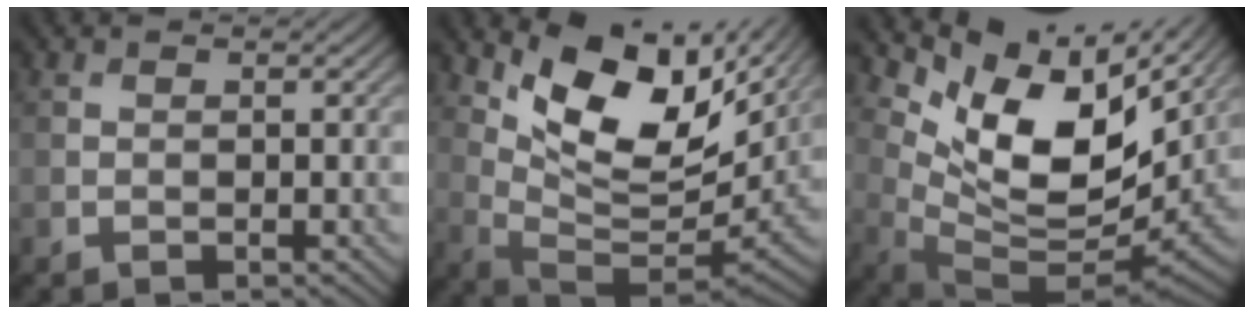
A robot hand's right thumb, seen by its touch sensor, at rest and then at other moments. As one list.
[{"total": 13.1, "force": [7.4, 5.5, 9.2], "torque": [-0.188, -0.001, 0.148]}, {"total": 12.3, "force": [6.1, 5.9, 8.9], "torque": [-0.175, -0.010, 0.121]}]